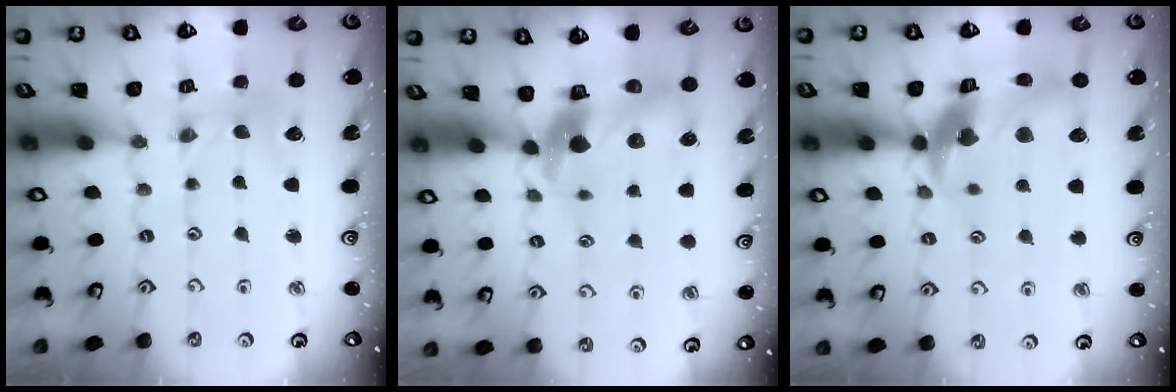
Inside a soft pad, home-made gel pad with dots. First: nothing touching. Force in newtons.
{"total": 9.7, "press": 9.5, "slide": 1.6}
{"total": 15.8, "press": 15.6, "slide": 2.0}